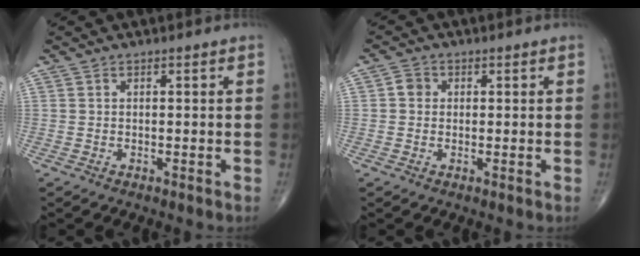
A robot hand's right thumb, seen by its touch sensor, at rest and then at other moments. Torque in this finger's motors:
{"motor_torque": [-0.12, 0.00, 0.12, 0.10, 0.02]}